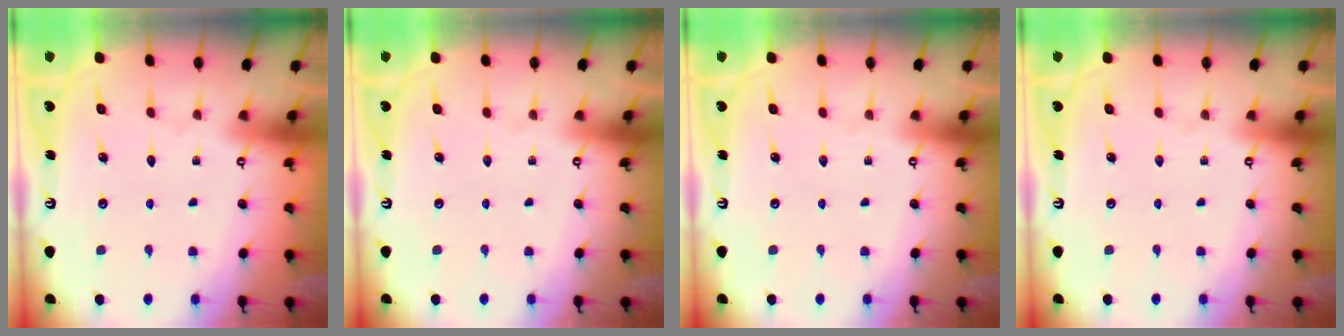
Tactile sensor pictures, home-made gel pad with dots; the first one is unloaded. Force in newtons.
{"total": 0.0}
{"total": 0.0}
{"total": 0.0}